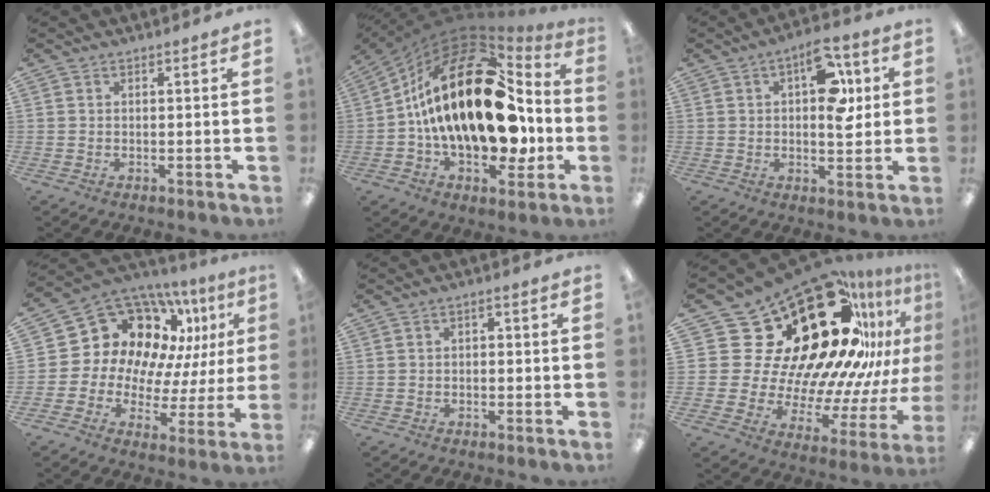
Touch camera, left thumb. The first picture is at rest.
{"total": 27.7, "force": [2.6, 14.3, 23.6], "torque": [-0.473, -0.014, 0.041]}
{"total": 11.7, "force": [3.5, 6.0, 9.4], "torque": [-0.120, -0.007, 0.057]}
{"total": 15.8, "force": [9.3, 10.9, 6.6], "torque": [-0.119, -0.076, 0.180]}
{"total": 1.3, "force": [-0.5, 0.9, 0.8], "torque": [-0.016, 0.008, -0.013]}
{"total": 37.2, "force": [17.5, 21.3, 25.0], "torque": [-0.362, -0.195, 0.372]}